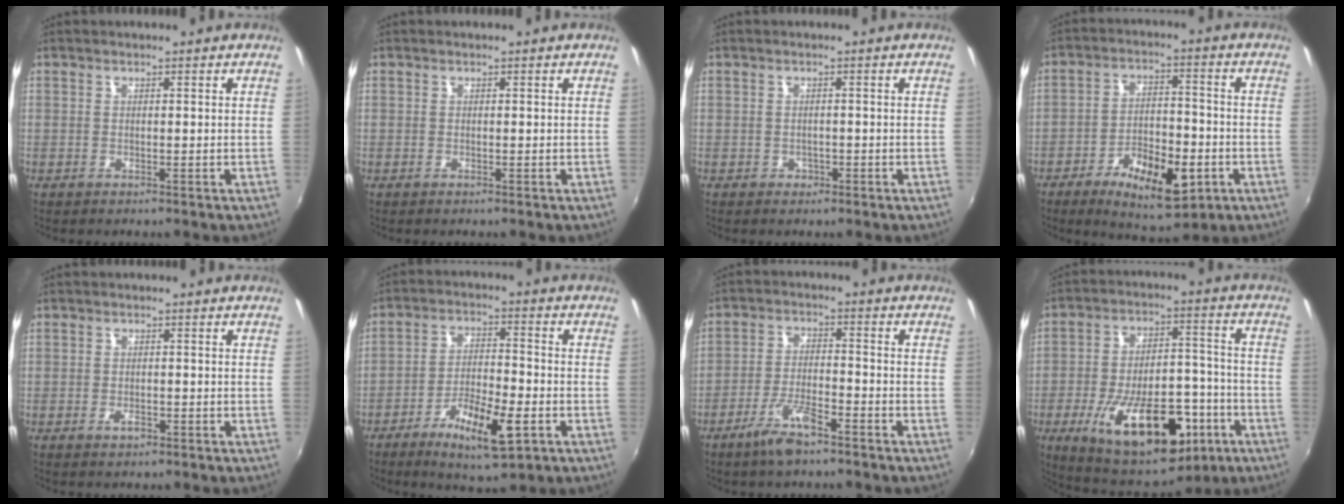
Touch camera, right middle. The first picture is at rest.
{"total": 0.0}
{"total": 1.5, "force": [-0.8, 1.2, 0.2], "torque": [-0.004, -0.001, -0.009]}
{"total": 13.0, "force": [-6.3, 5.5, 9.9], "torque": [-0.185, -0.005, -0.092]}
{"total": 1.7, "force": [-0.9, 1.0, 0.9], "torque": [-0.017, -0.001, -0.017]}
{"total": 11.1, "force": [-5.6, 2.8, 9.1], "torque": [-0.179, -0.013, -0.098]}
{"total": 7.4, "force": [-5.1, 1.7, 5.0], "torque": [-0.111, -0.004, -0.094]}
{"total": 23.3, "force": [-10.3, 11.5, 17.4], "torque": [-0.307, -0.002, -0.134]}